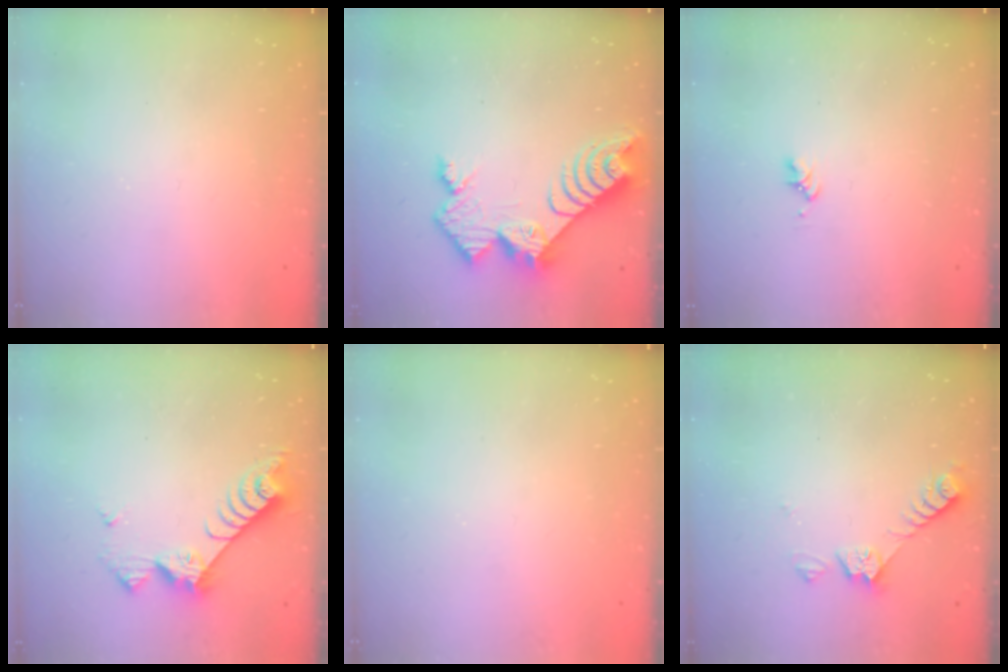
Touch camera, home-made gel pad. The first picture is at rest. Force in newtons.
{"total": 11.2, "press": 11.1, "slide": 0.9}
{"total": 1.6, "press": 1.6, "slide": 0.3}
{"total": 7.6, "press": 7.6, "slide": 0.4}
{"total": 0.0}
{"total": 4.9, "press": 4.8, "slide": 0.6}